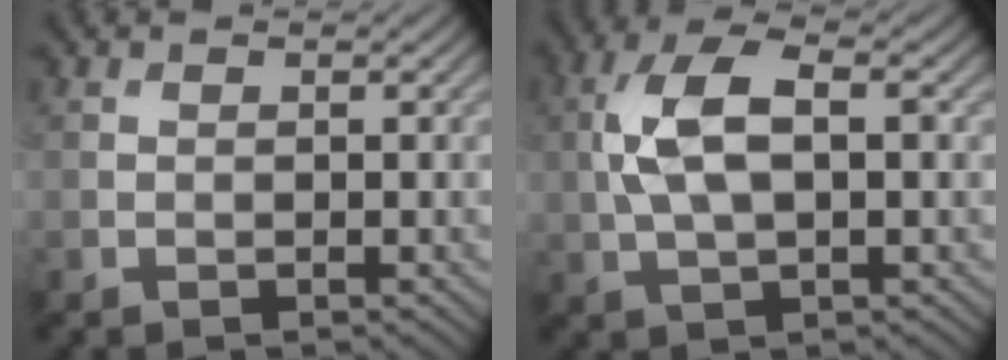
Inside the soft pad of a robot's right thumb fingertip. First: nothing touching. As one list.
[{"total": 7.8, "force": [0.7, 3.6, 6.9], "torque": [-0.151, 0.015, 0.007]}]